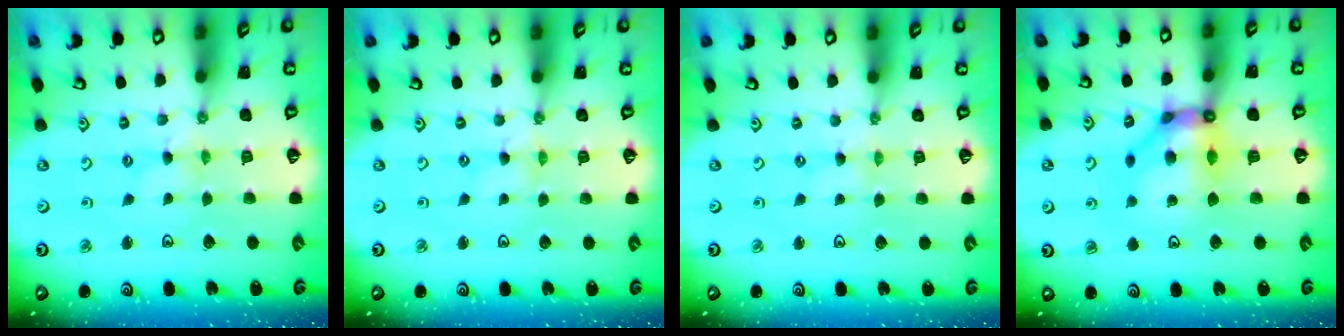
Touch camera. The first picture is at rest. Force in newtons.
{"total": 1.1, "press": 1.1, "slide": 0.2}
{"total": 0.0}
{"total": 11.4, "press": 11.2, "slide": 1.7}